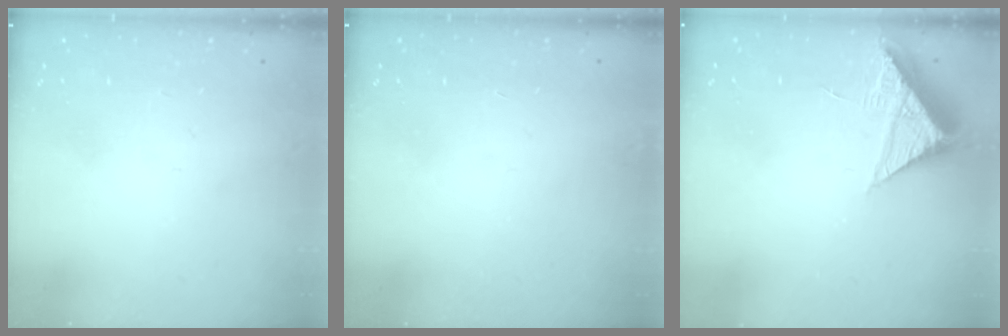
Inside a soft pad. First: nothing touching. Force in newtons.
{"total": 1.6, "press": 1.6, "slide": 0.1}
{"total": 8.5, "press": 8.5, "slide": 0.5}